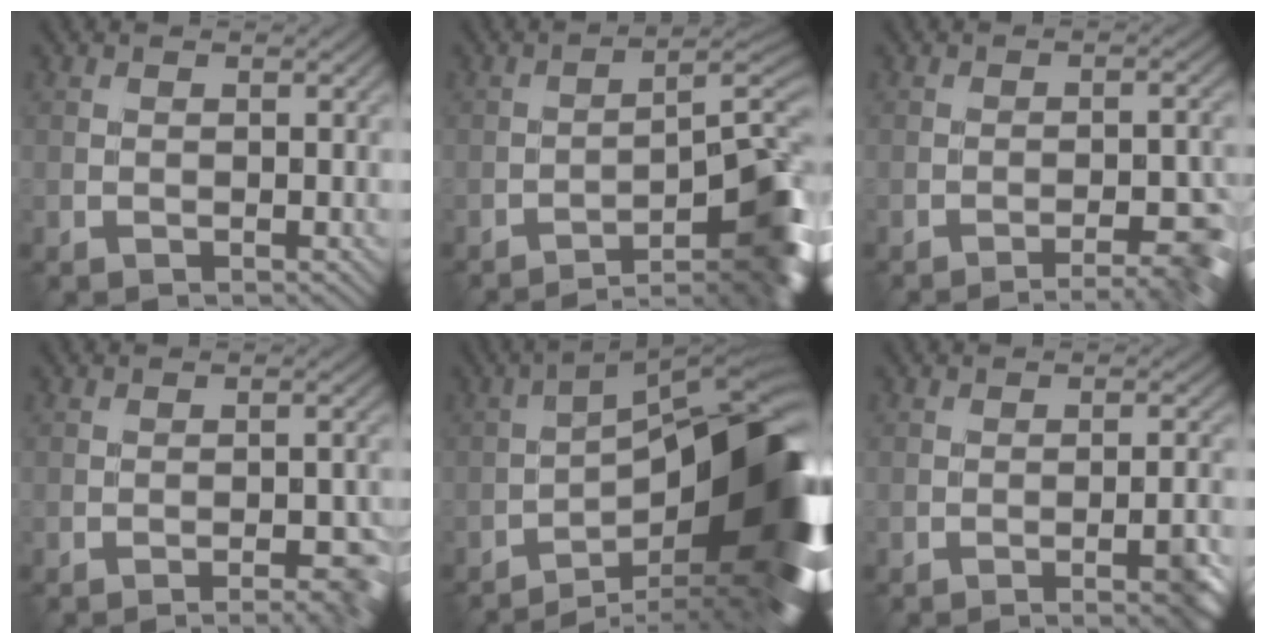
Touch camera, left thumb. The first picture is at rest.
{"total": 12.3, "force": [-7.9, 2.7, 9.1], "torque": [-0.122, 0.010, -0.108]}
{"total": 5.8, "force": [-3.6, 1.2, 4.4], "torque": [-0.060, 0.002, -0.043]}
{"total": 4.0, "force": [-2.3, 0.9, 3.1], "torque": [-0.038, 0.000, -0.023]}
{"total": 16.8, "force": [-6.9, 5.4, 14.4], "torque": [-0.178, -0.001, -0.114]}
{"total": 4.0, "force": [-2.0, 0.7, 3.4], "torque": [-0.045, 0.008, -0.028]}